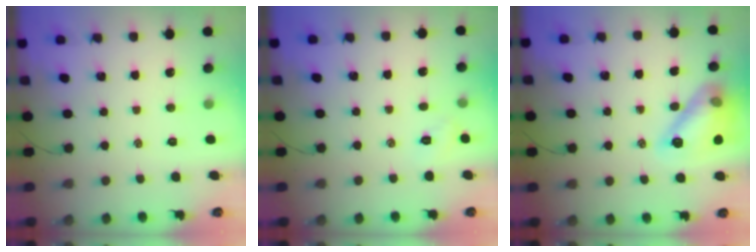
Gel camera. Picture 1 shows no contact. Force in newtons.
{"total": 2.4, "press": 2.3, "slide": 0.7}
{"total": 15.0, "press": 15.0, "slide": 0.1}